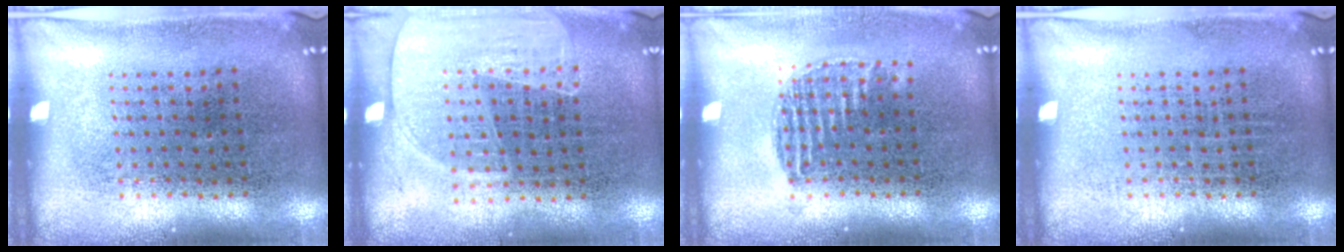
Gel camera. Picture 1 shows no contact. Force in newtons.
{"total": 1.6, "press": 1.4, "slide": 0.8}
{"total": 0.9, "press": 0.7, "slide": 0.5}
{"total": 0.0}